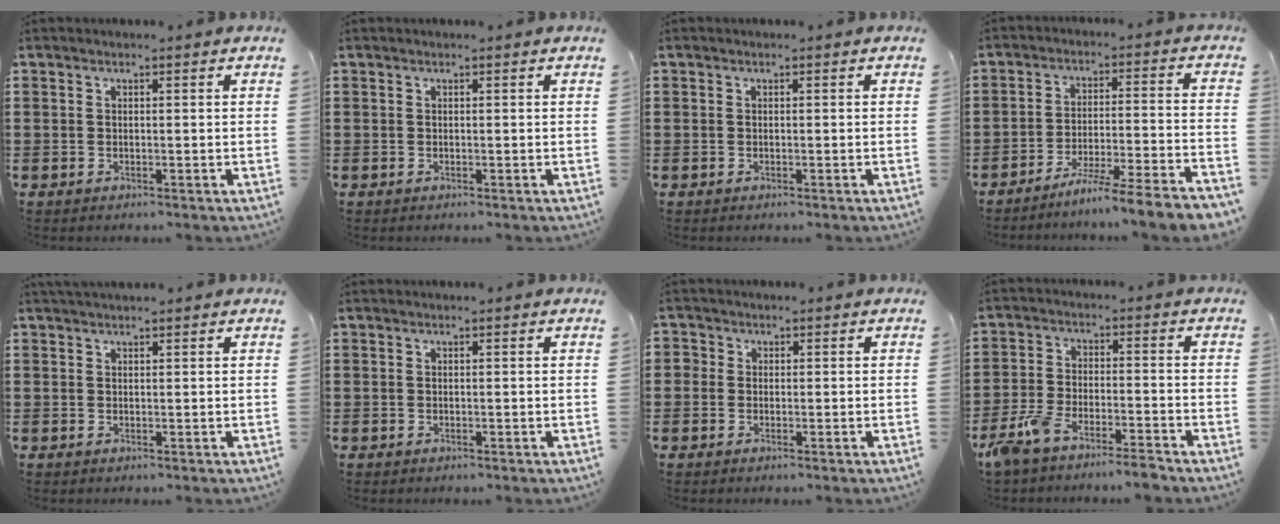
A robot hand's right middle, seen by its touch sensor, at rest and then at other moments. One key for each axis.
{"total": 0.0}
{"total": 0.0}
{"total": 7.2, "fx": -6.4, "fy": -1.3, "fz": 3.0, "tx": -0.048, "ty": -0.016, "tz": -0.123}
{"total": 1.3, "fx": 1.3, "fy": 0.0, "fz": 0.3, "tx": -0.007, "ty": 0.000, "tz": 0.024}
{"total": 0.0}
{"total": 1.3, "fx": 0.1, "fy": 1.3, "fz": -0.1, "tx": -0.003, "ty": 0.008, "tz": -0.001}
{"total": 6.3, "fx": -5.6, "fy": 0.5, "fz": 2.7, "tx": -0.078, "ty": -0.011, "tz": -0.113}